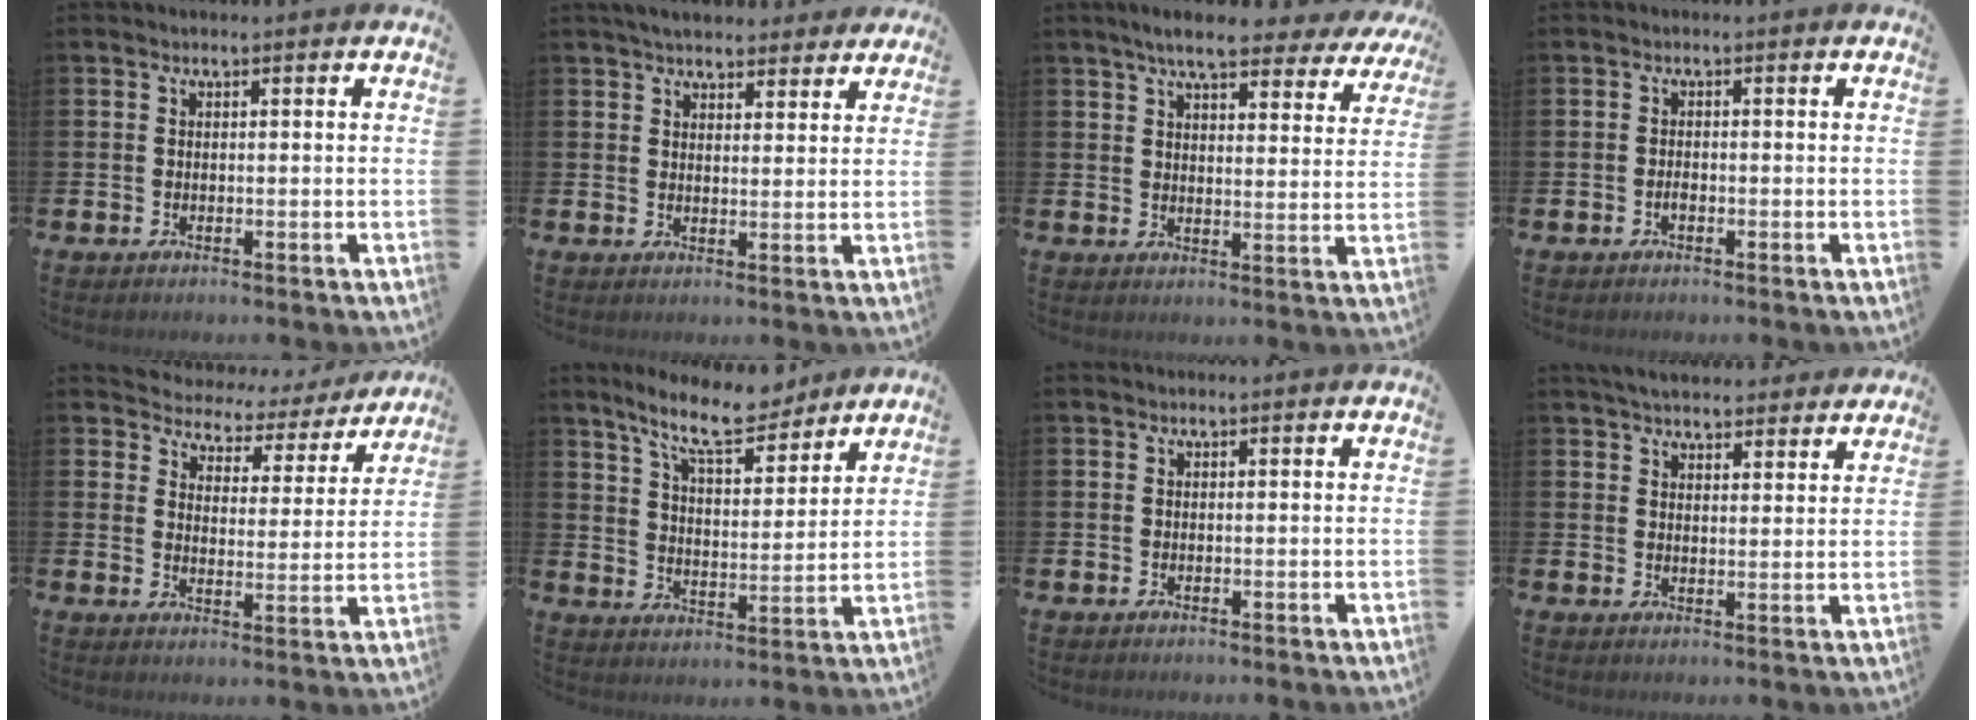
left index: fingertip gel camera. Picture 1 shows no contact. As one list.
[{"total": 4.7, "force": [4.4, 1.3, 0.7], "torque": [-0.023, -0.015, 0.081]}, {"total": 7.3, "force": [6.4, 1.3, 3.1], "torque": [-0.069, -0.027, 0.111]}, {"total": 0.9, "force": [-0.5, 0.4, 0.7], "torque": [-0.014, -0.002, -0.010]}, {"total": 4.0, "force": [3.6, 1.7, 0.0], "torque": [-0.020, -0.038, 0.054]}, {"total": 10.0, "force": [8.9, 2.2, 4.0], "torque": [-0.091, -0.042, 0.161]}, {"total": 0.0}, {"total": 4.7, "force": [4.5, 1.1, 0.7], "torque": [-0.025, -0.019, 0.083]}]